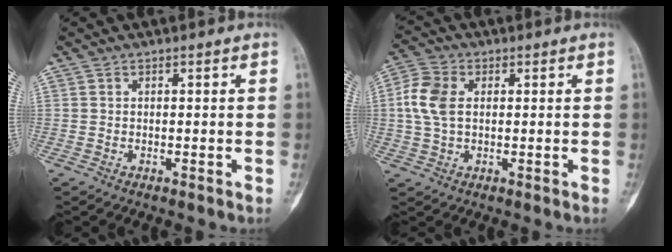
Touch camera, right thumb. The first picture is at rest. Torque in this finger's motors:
{"motor_torque": [-0.73, 0.48, 0.71, 0.02, -0.09]}